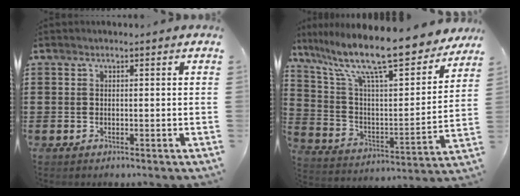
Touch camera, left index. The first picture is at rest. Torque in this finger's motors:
{"motor_torque": [1.25, -0.88, 1.06, 0.21]}